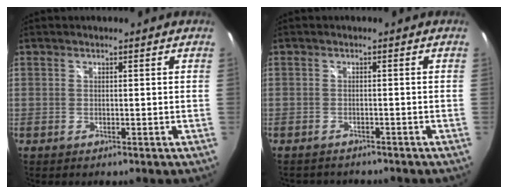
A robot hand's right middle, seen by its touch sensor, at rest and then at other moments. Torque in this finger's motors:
{"motor_torque": [-0.54, -0.61, -0.20, -0.06]}